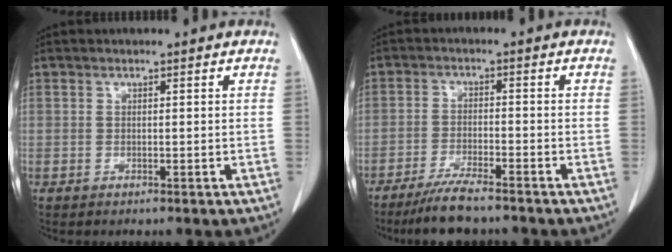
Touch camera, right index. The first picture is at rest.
{"total": 7.0, "force": [-5.8, 0.6, 3.8], "torque": [-0.065, -0.016, -0.102]}